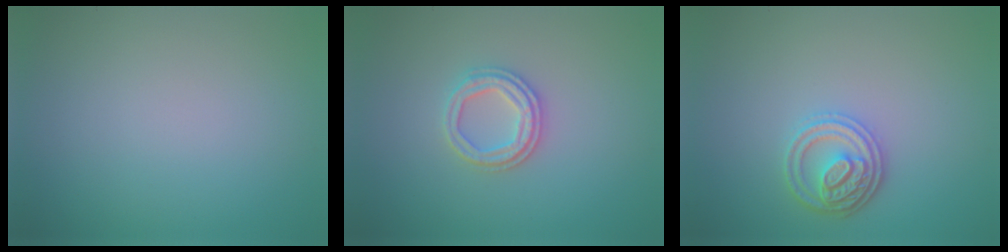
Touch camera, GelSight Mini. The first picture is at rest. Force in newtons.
{"total": 2.8, "press": 2.6, "slide": 1.0}
{"total": 3.2, "press": 3.0, "slide": 1.3}